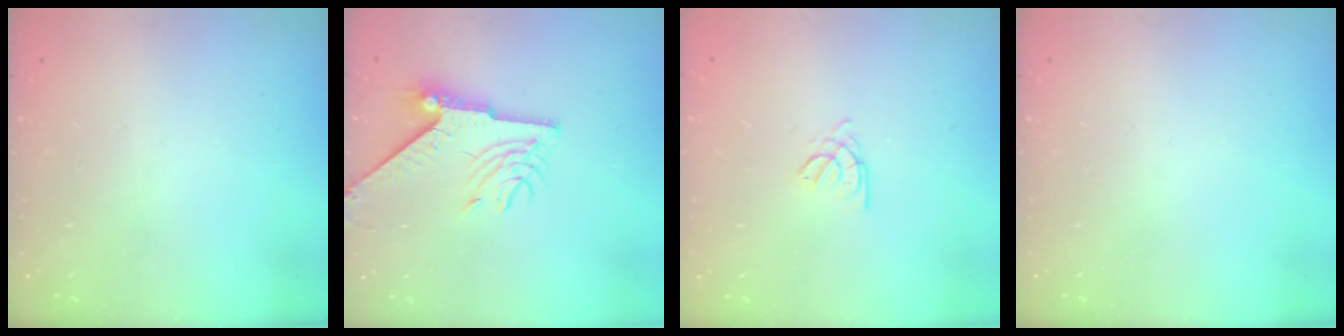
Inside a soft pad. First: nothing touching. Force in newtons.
{"total": 9.1, "press": 9.1, "slide": 0.6}
{"total": 2.3, "press": 2.3, "slide": 0.5}
{"total": 0.0}